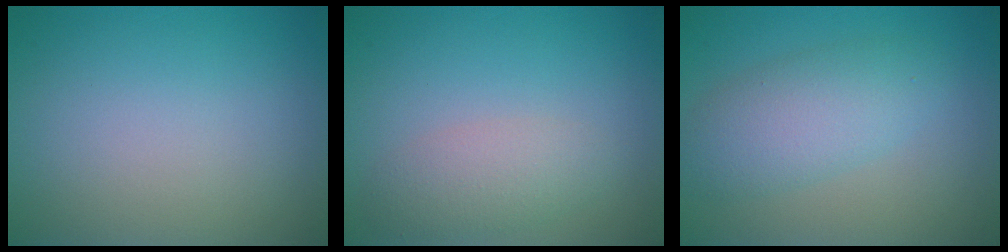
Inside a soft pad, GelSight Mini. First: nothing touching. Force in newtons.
{"total": 2.7, "press": 2.7, "slide": 0.1}
{"total": 4.4, "press": 4.4, "slide": 0.1}